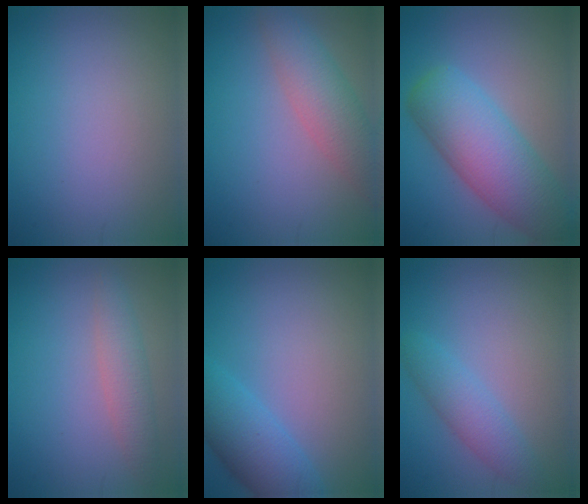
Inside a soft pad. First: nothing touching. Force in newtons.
{"total": 4.3, "press": 4.3, "slide": 0.1}
{"total": 8.4, "press": 8.4, "slide": 0.4}
{"total": 2.5, "press": 2.5, "slide": 0.1}
{"total": 4.5, "press": 4.5, "slide": 0.3}
{"total": 2.8, "press": 2.8, "slide": 0.1}